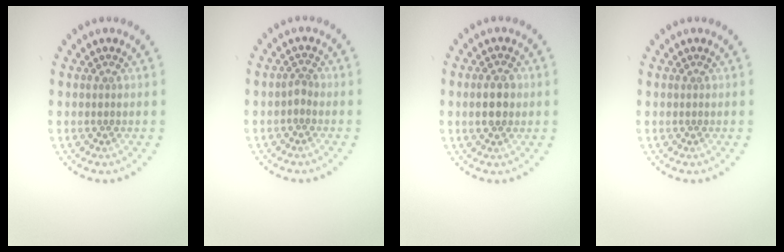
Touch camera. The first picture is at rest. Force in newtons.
{"total": 0.9, "press": 0.6, "slide": 0.7}
{"total": 2.3, "press": 2.3, "slide": 0.2}
{"total": 0.0}